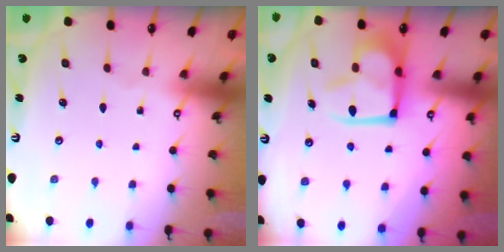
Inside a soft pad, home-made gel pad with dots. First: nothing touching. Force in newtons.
{"total": 12.9, "press": 12.8, "slide": 1.6}